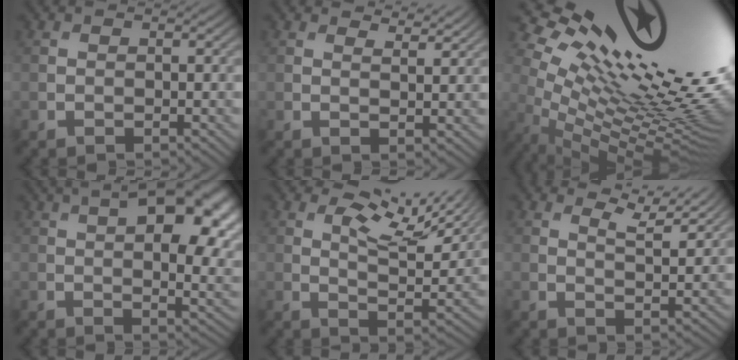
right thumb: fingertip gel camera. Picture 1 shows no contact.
{"total": 3.3, "force": [3.0, 0.6, 1.3], "torque": [-0.023, -0.006, 0.046]}
{"total": 19.4, "force": [8.5, 5.9, 16.4], "torque": [-0.254, 0.032, 0.148]}
{"total": 17.4, "force": [6.5, 8.3, 13.9], "torque": [-0.182, 0.035, 0.084]}
{"total": 10.5, "force": [6.9, 3.3, 7.3], "torque": [-0.130, 0.001, 0.112]}
{"total": 4.8, "force": [3.9, 0.7, 2.6], "torque": [-0.056, -0.005, 0.071]}